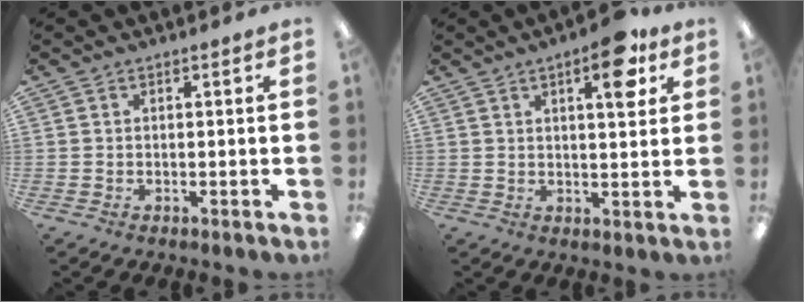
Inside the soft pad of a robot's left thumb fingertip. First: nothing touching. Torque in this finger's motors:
{"motor_torque": [0.01, 0.12, -0.14, -0.28, 0.08]}